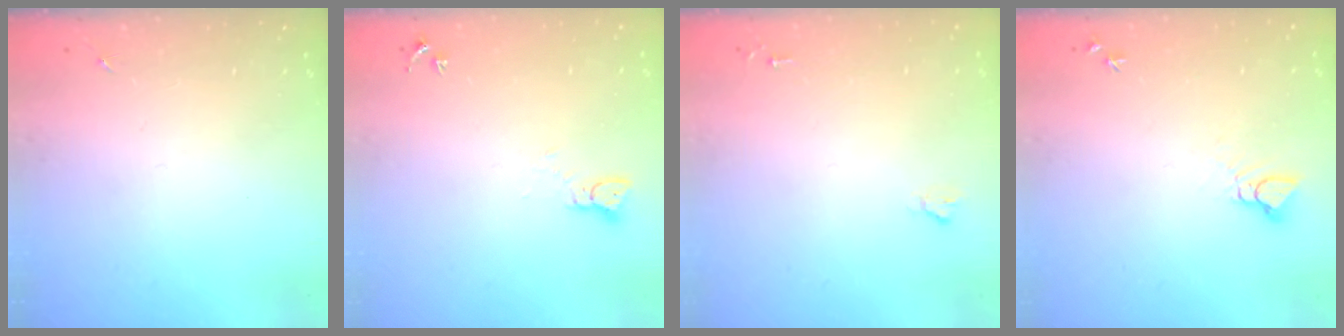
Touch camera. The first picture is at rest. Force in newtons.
{"total": 3.2, "press": 3.2, "slide": 0.1}
{"total": 1.6, "press": 1.6, "slide": 0.2}
{"total": 3.9, "press": 3.9, "slide": 0.2}